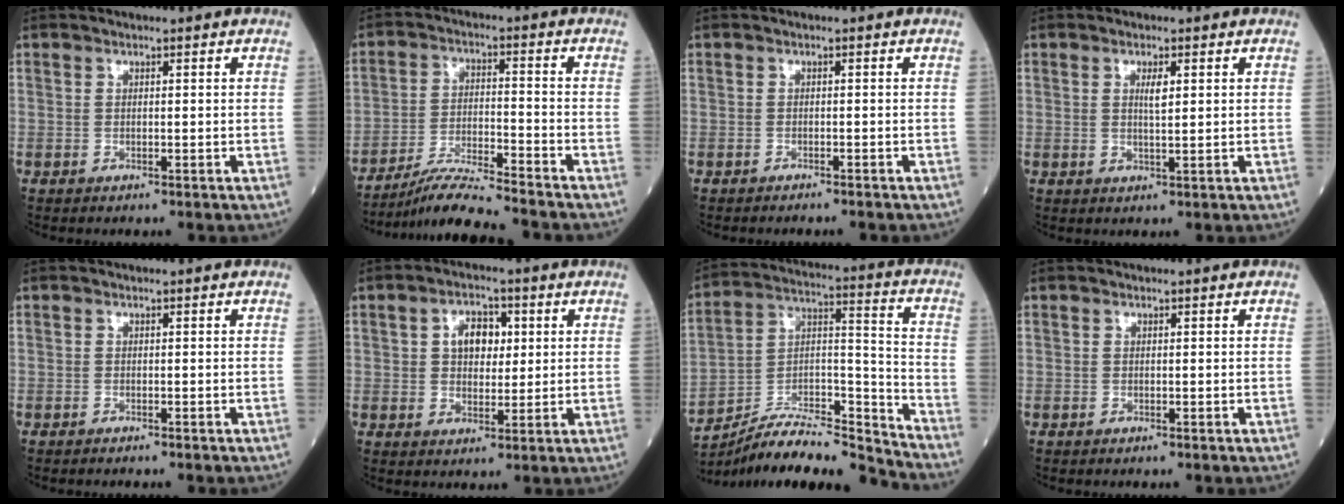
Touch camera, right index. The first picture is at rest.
{"total": 9.2, "force": [-8.5, -1.1, 3.4], "torque": [-0.061, -0.015, -0.153]}
{"total": 2.5, "force": [-2.4, 0.2, 0.8], "torque": [-0.014, -0.002, -0.030]}
{"total": 2.4, "force": [0.9, 0.3, 2.2], "torque": [-0.042, -0.001, 0.017]}
{"total": 0.9, "force": [-0.8, 0.0, 0.4], "torque": [-0.004, 0.000, -0.012]}
{"total": 5.6, "force": [1.4, 3.5, 4.1], "torque": [-0.067, 0.013, 0.025]}
{"total": 17.4, "force": [-16.4, 1.1, 5.5], "torque": [-0.085, 0.045, -0.281]}
{"total": 0.0}